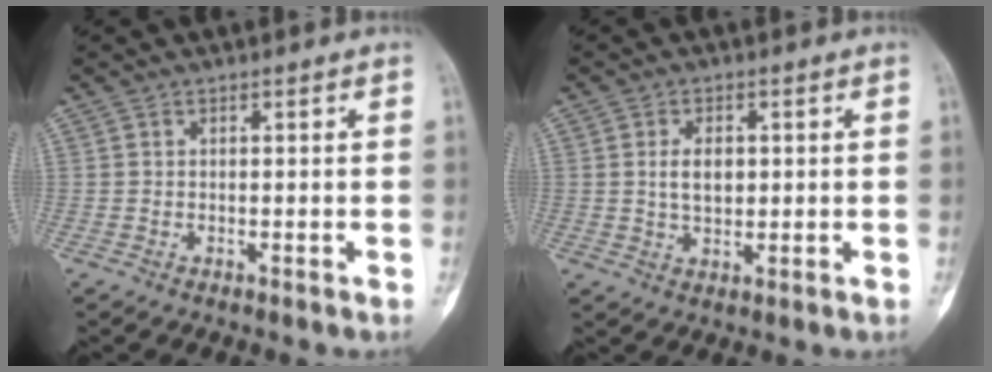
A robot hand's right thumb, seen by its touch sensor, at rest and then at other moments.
{"total": 4.8, "force": [0.7, 3.0, 3.6], "torque": [-0.053, -0.003, 0.014]}